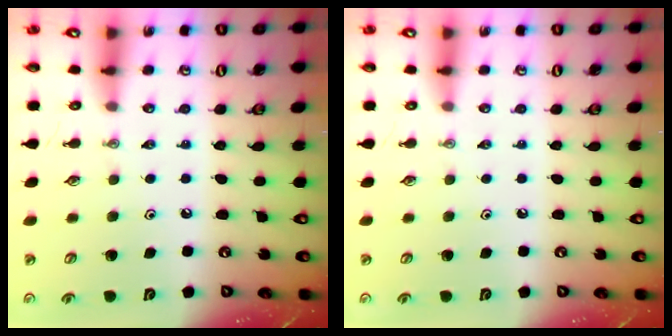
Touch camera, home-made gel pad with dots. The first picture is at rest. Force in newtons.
{"total": 0.0}